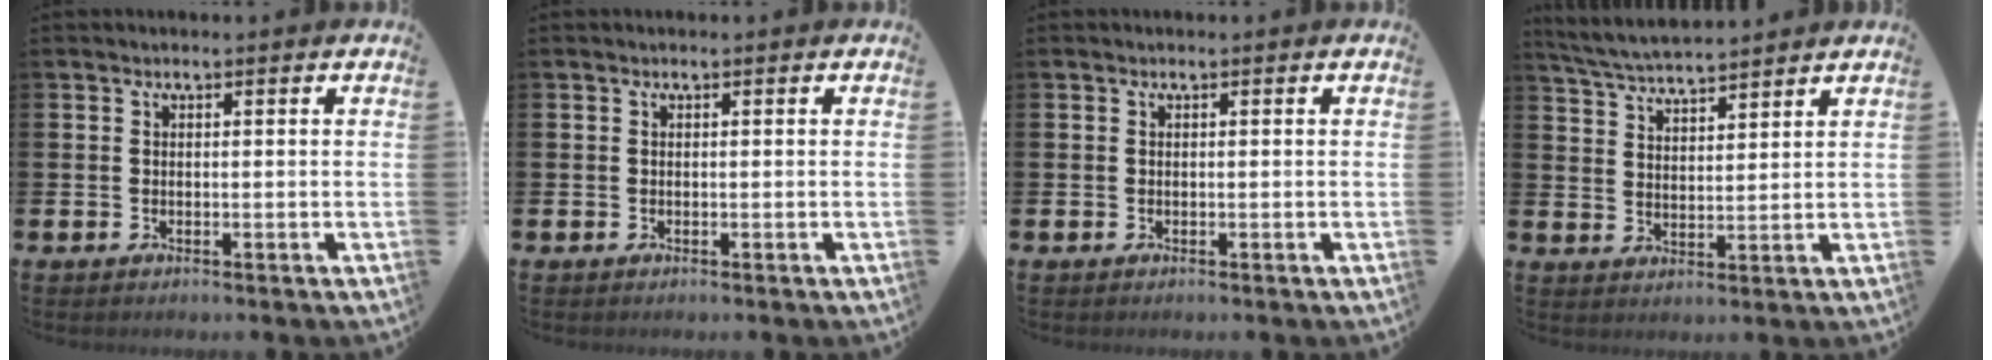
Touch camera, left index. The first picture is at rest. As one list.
[{"total": 0.0}, {"total": 0.0}, {"total": 5.1, "force": [5.1, 0.2, 0.8], "torque": [-0.040, -0.028, 0.091]}]